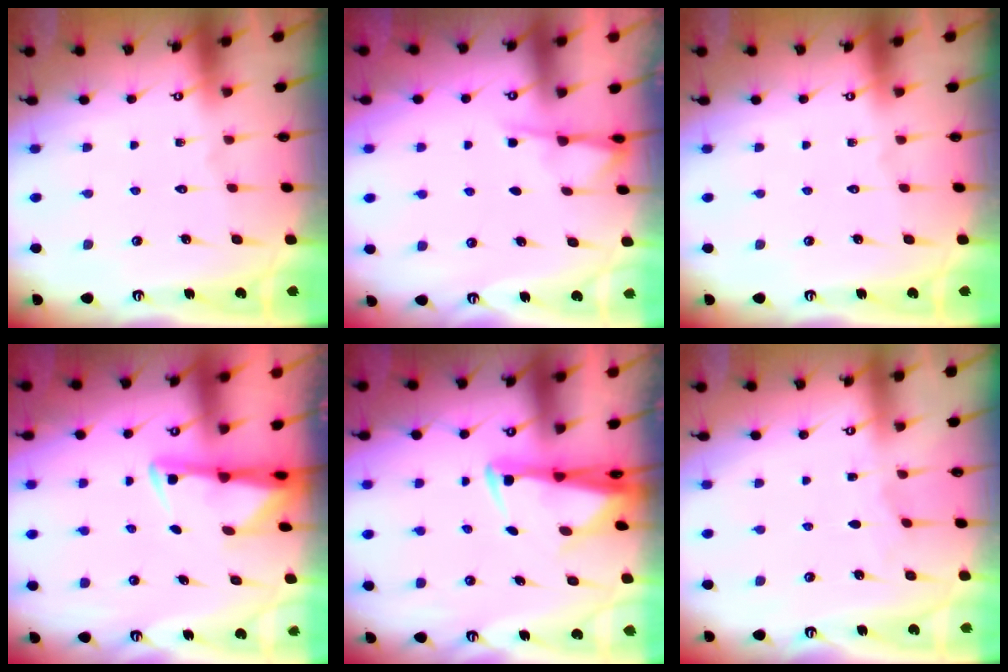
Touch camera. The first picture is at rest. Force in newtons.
{"total": 2.5, "press": 2.5, "slide": 0.4}
{"total": 0.0}
{"total": 2.9, "press": 2.8, "slide": 0.6}
{"total": 3.1, "press": 2.9, "slide": 1.0}
{"total": 2.4, "press": 2.4, "slide": 0.2}